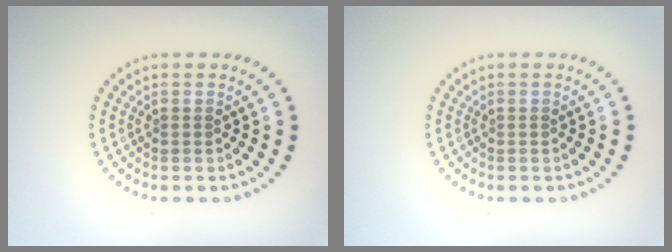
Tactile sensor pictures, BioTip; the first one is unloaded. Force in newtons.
{"total": 0.0}